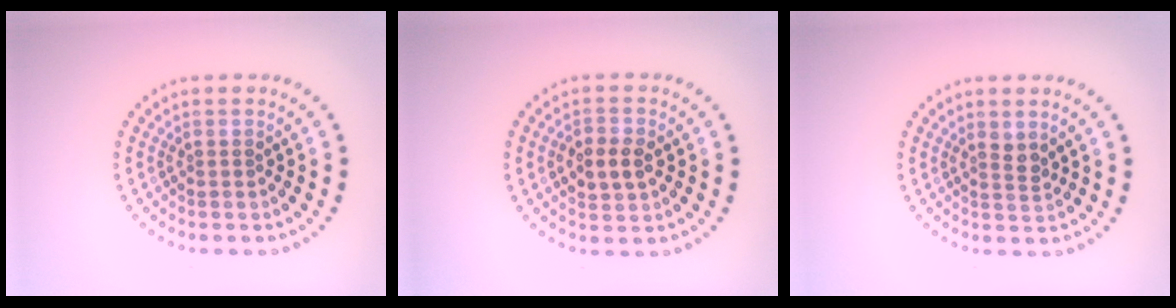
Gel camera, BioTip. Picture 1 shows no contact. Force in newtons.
{"total": 2.8, "press": 2.8, "slide": 0.1}
{"total": 1.2, "press": 1.0, "slide": 0.7}